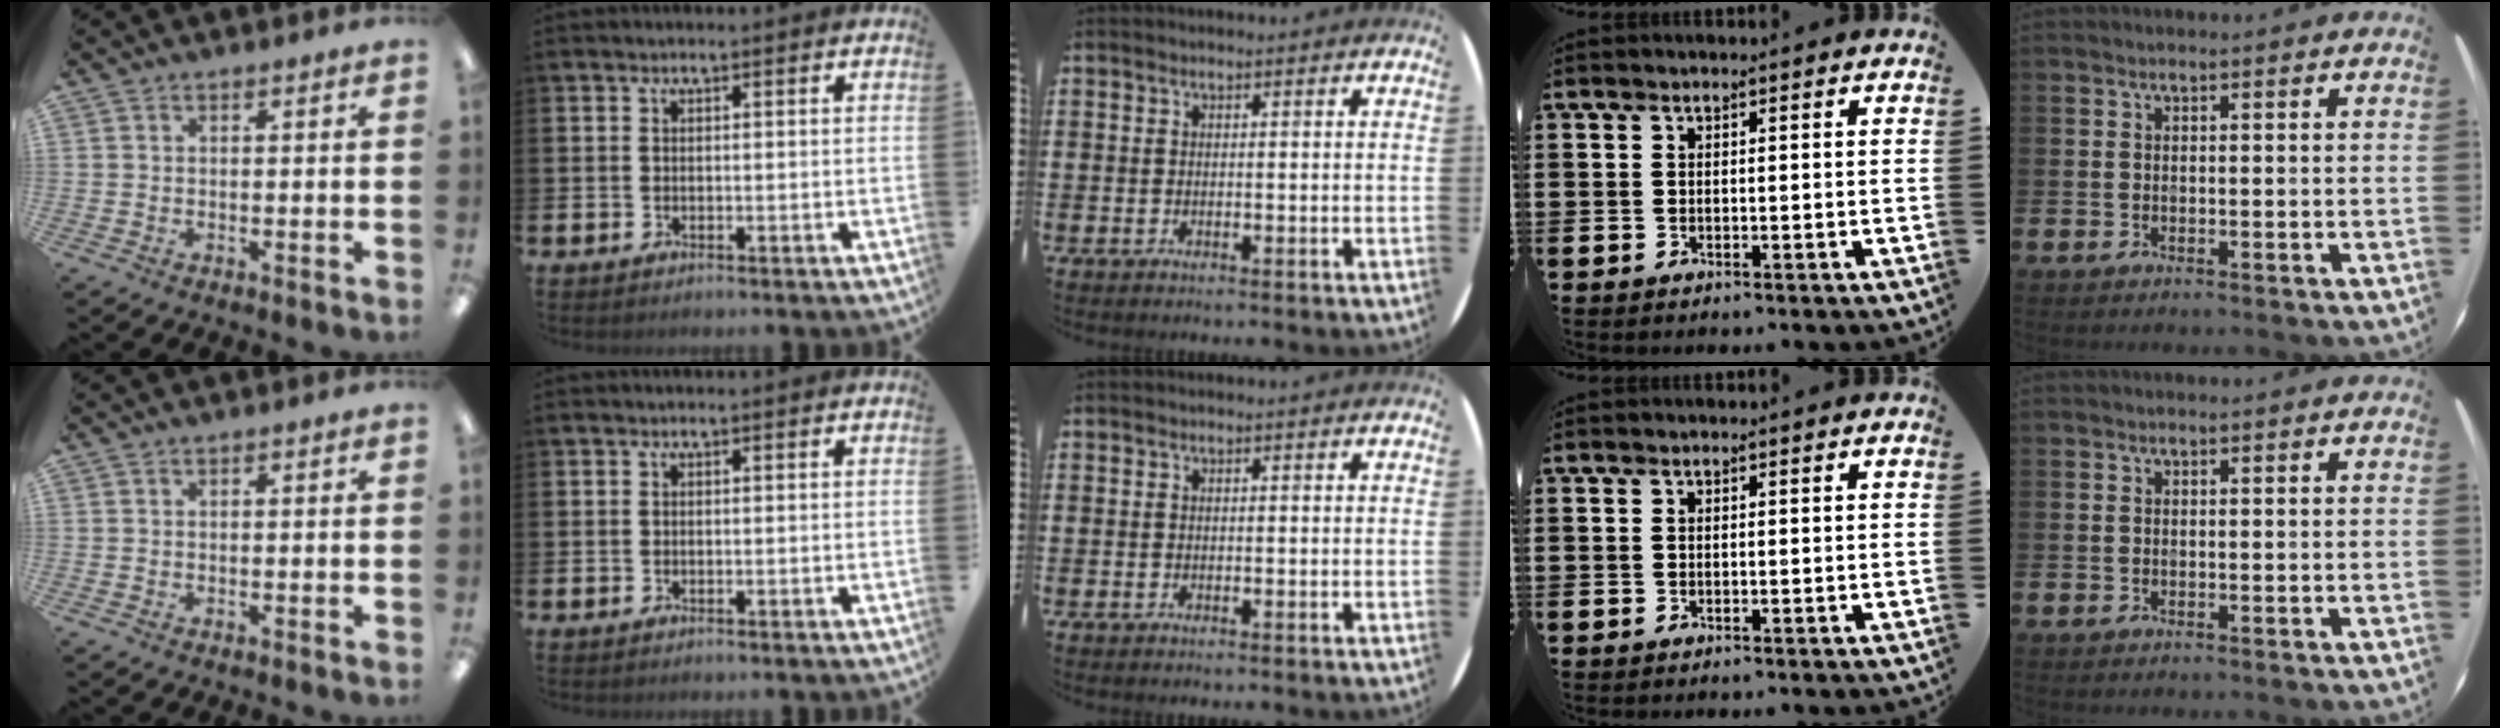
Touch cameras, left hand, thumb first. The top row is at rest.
{}